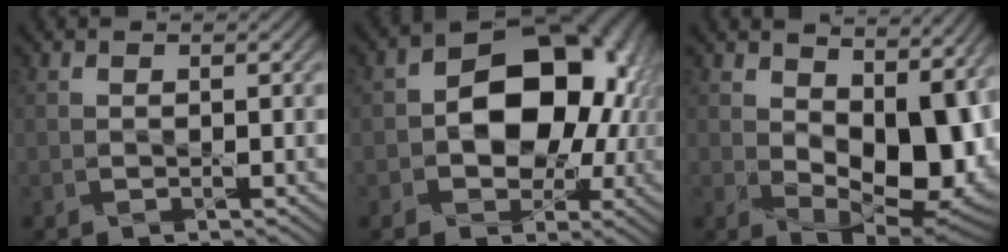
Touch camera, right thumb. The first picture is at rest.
{"total": 13.7, "force": [0.4, 9.7, 9.7], "torque": [-0.127, 0.005, 0.005]}
{"total": 15.4, "force": [2.3, 9.0, 12.3], "torque": [-0.168, -0.020, 0.063]}